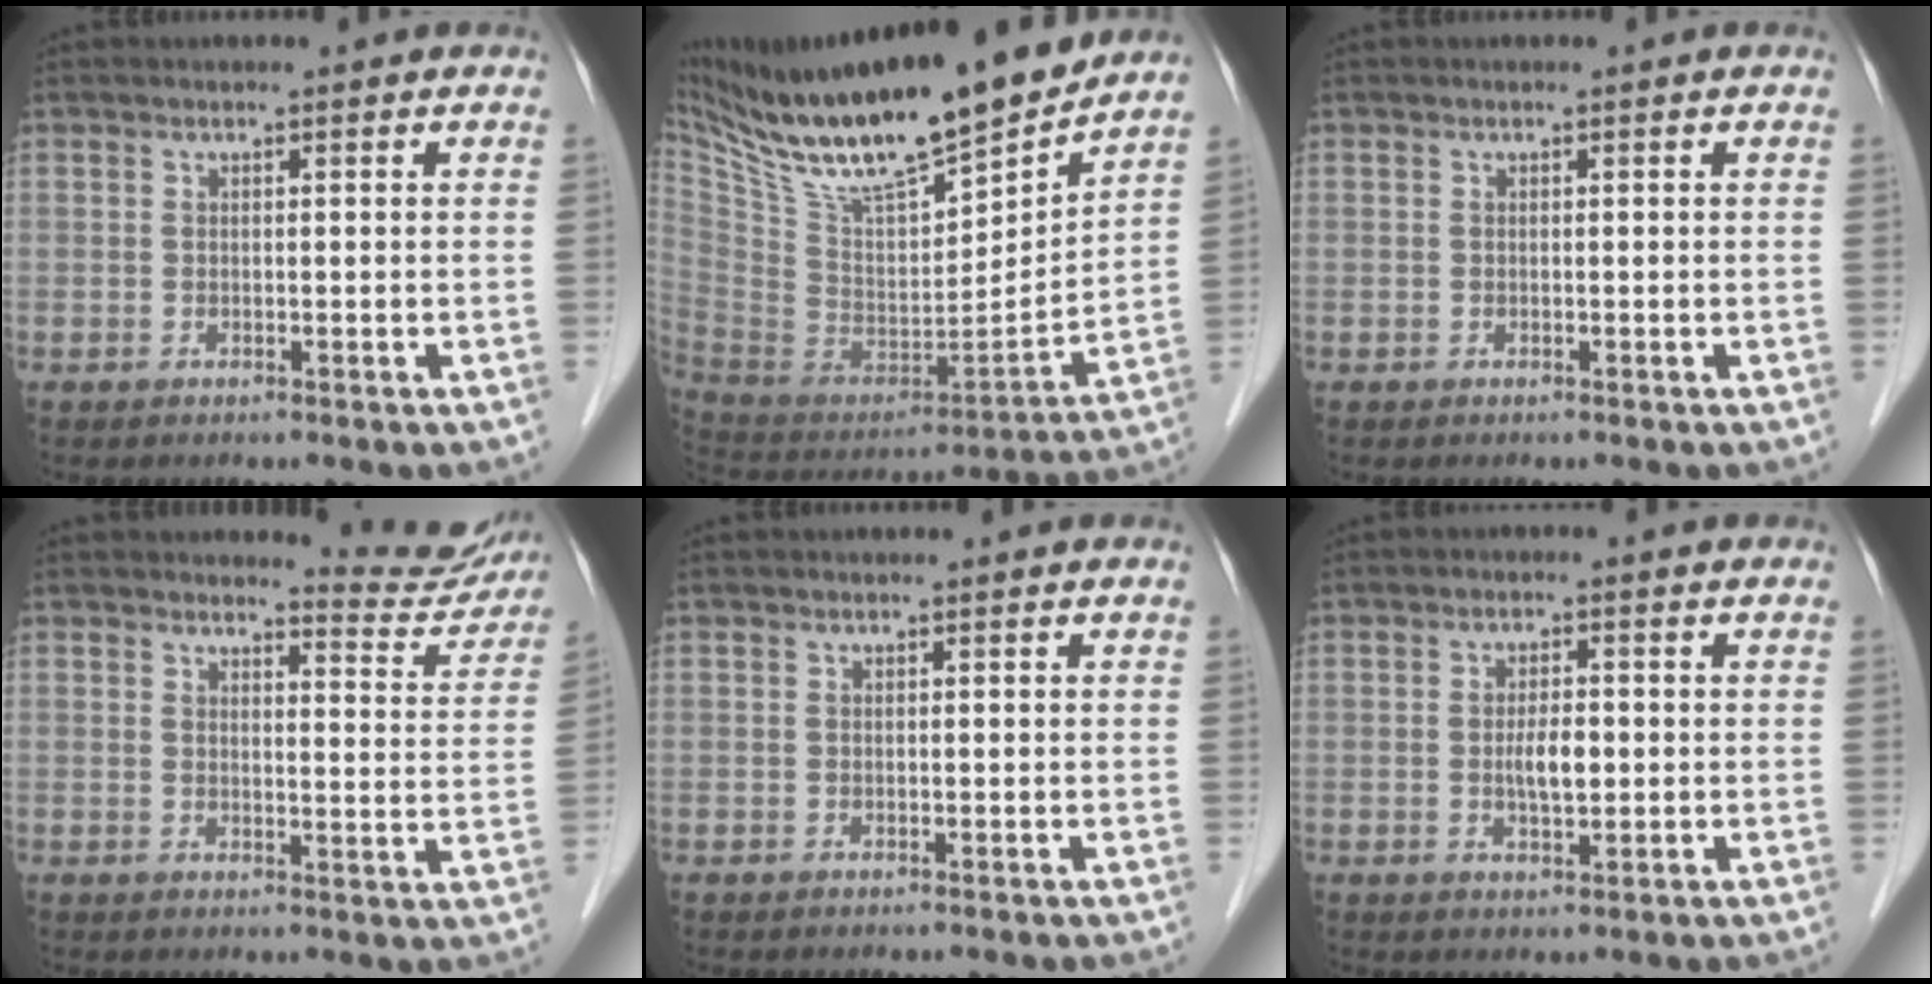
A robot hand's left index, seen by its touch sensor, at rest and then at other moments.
{"total": 24.1, "force": [19.0, 3.4, 14.4], "torque": [-0.257, -0.006, 0.335]}
{"total": 0.0}
{"total": 7.1, "force": [7.1, 0.7, -0.4], "torque": [0.010, -0.042, 0.071]}
{"total": 0.0}
{"total": 3.4, "force": [-0.4, 1.2, 3.2], "torque": [-0.059, -0.002, -0.004]}